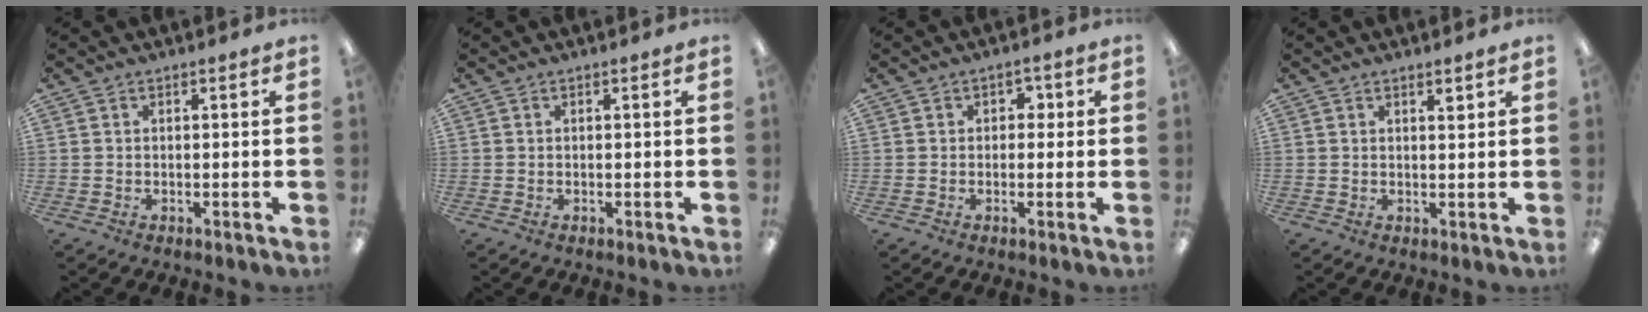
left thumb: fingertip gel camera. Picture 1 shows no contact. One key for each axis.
{"total": 0.0}
{"total": 2.1, "fx": 0.2, "fy": 1.7, "fz": 1.1, "tx": -0.015, "ty": 0.007, "tz": -0.002}
{"total": 1.8, "fx": 1.5, "fy": 0.3, "fz": 0.9, "tx": -0.013, "ty": -0.005, "tz": 0.024}